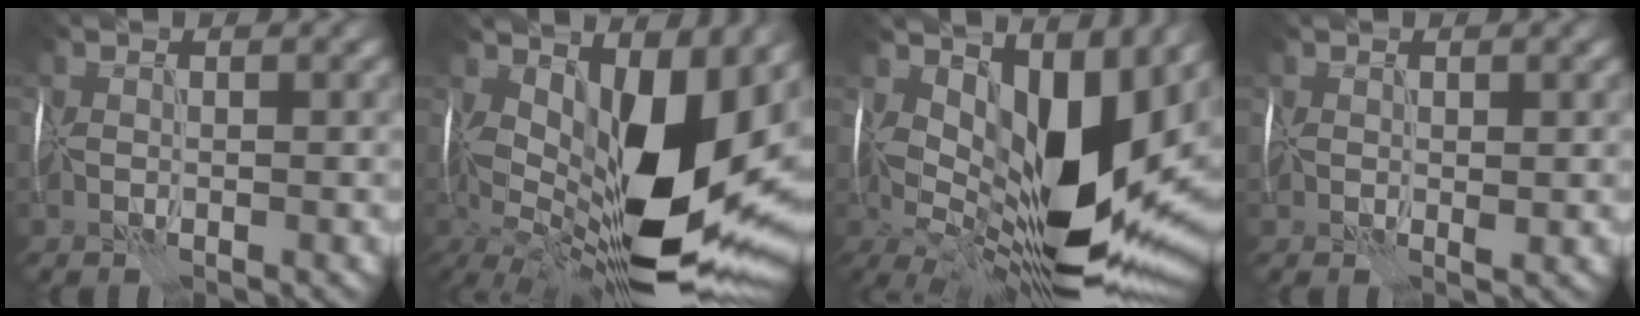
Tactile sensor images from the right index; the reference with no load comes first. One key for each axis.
{"total": 16.6, "fx": 2.2, "fy": 7.6, "fz": 14.6, "tx": -0.229, "ty": -0.009, "tz": 0.046}
{"total": 15.0, "fx": 4.2, "fy": 7.0, "fz": 12.6, "tx": -0.212, "ty": -0.017, "tz": 0.079}
{"total": 1.1, "fx": 0.4, "fy": 0.6, "fz": 0.8, "tx": -0.015, "ty": 0.002, "tz": 0.009}